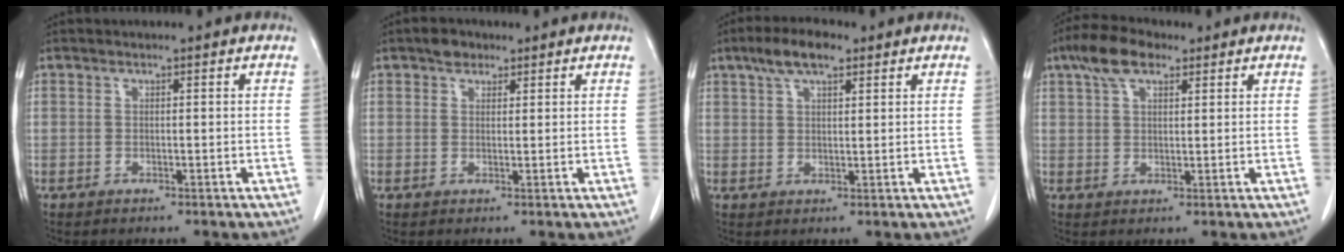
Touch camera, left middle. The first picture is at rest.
{"total": 2.2, "force": [1.5, 1.5, 0.8], "torque": [-0.013, 0.006, 0.023]}
{"total": 6.1, "force": [3.9, 2.0, 4.2], "torque": [-0.086, 0.017, 0.070]}
{"total": 6.5, "force": [3.9, 2.9, 4.3], "torque": [-0.087, 0.023, 0.072]}